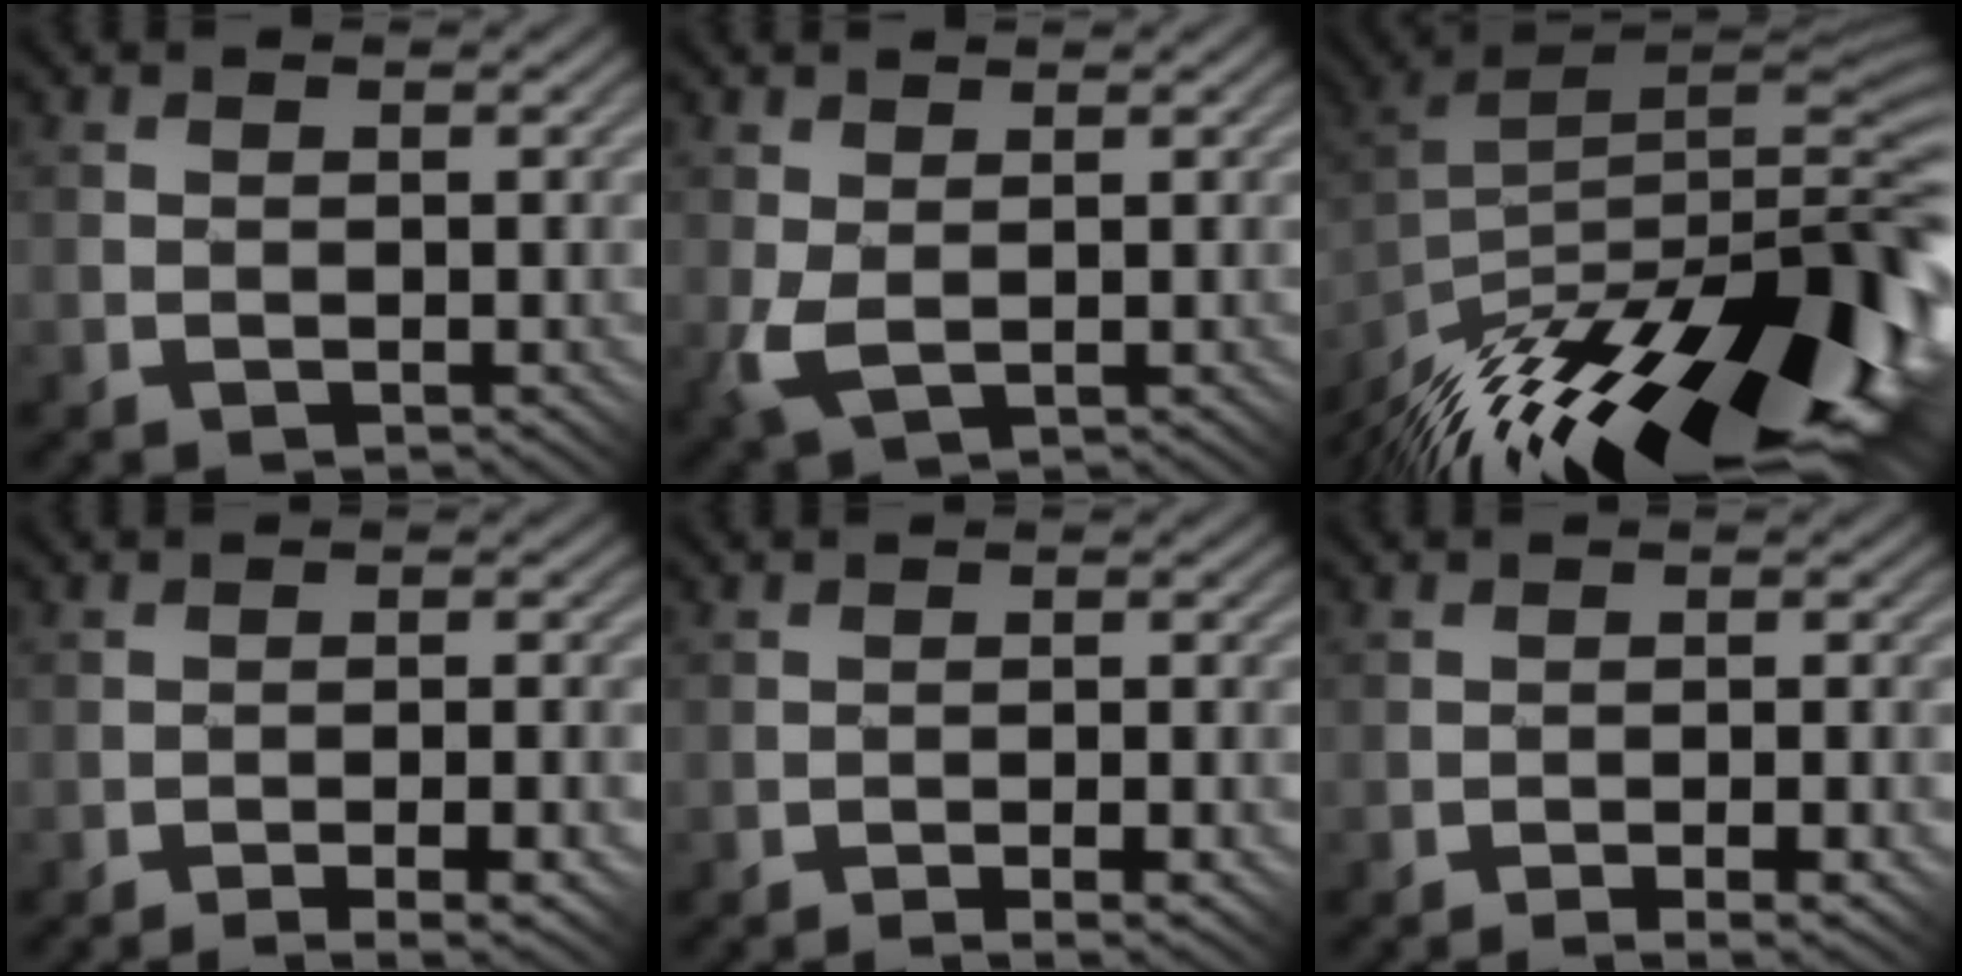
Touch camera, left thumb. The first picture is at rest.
{"total": 3.2, "force": [-0.2, 1.7, 2.7], "torque": [-0.076, -0.006, -0.001]}
{"total": 16.8, "force": [-10.4, 4.7, 12.4], "torque": [-0.199, 0.025, -0.173]}
{"total": 6.0, "force": [-3.9, 1.3, 4.4], "torque": [-0.064, 0.016, -0.048]}
{"total": 4.7, "force": [-3.0, 1.4, 3.3], "torque": [-0.043, 0.014, -0.035]}
{"total": 5.3, "force": [-3.3, 1.4, 3.8], "torque": [-0.053, 0.015, -0.041]}